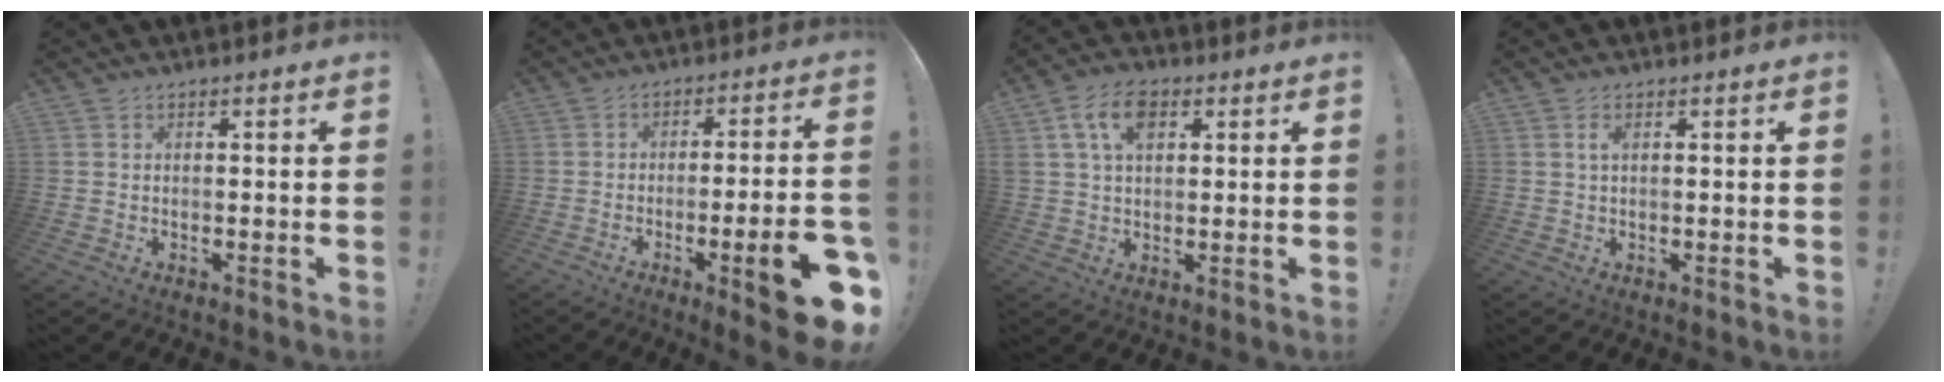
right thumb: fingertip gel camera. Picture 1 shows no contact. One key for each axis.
{"total": 14.5, "fx": -5.5, "fy": 2.5, "fz": 13.2, "tx": -0.174, "ty": 0.019, "tz": -0.074}
{"total": 9.2, "fx": 3.6, "fy": 5.7, "fz": 6.3, "tx": -0.106, "ty": 0.006, "tz": 0.067}
{"total": 1.6, "fx": 0.6, "fy": 0.6, "fz": 1.4, "tx": -0.025, "ty": 0.001, "tz": 0.009}